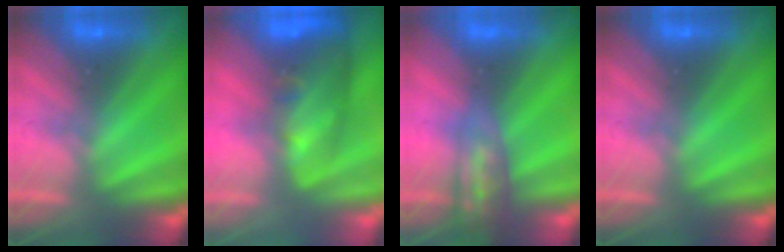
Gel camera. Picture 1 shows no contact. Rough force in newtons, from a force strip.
{"total": 11.0}
{"total": 2.7}
{"total": 0.0}